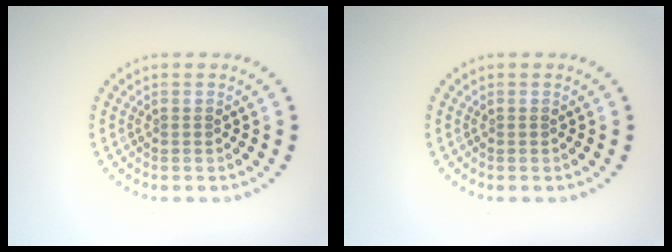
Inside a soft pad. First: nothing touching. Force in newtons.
{"total": 0.0}